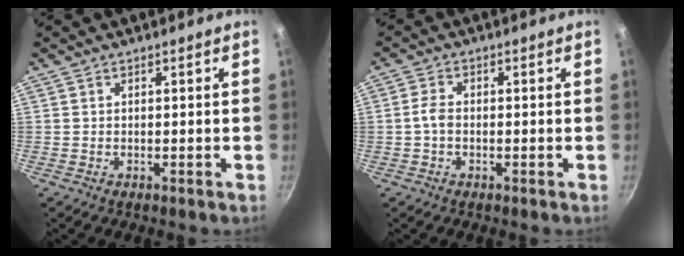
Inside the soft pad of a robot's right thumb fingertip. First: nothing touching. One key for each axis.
{"total": 2.8, "fx": -0.5, "fy": 1.9, "fz": 2.0, "tx": -0.043, "ty": 0.013, "tz": -0.014}